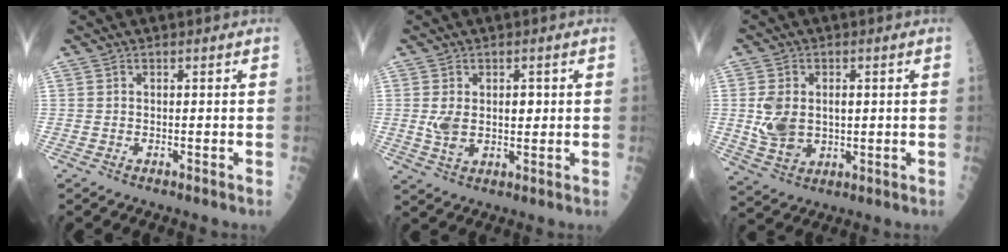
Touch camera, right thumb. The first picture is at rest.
{"total": 5.9, "force": [0.4, 3.7, 4.6], "torque": [-0.075, 0.000, 0.013]}
{"total": 8.4, "force": [0.4, 6.0, 5.9], "torque": [-0.102, -0.001, 0.018]}